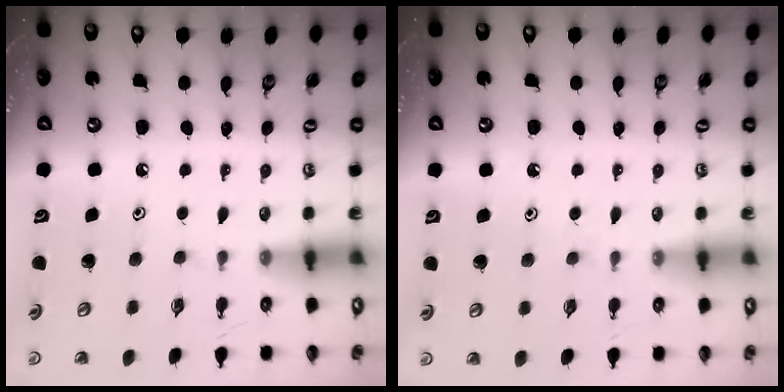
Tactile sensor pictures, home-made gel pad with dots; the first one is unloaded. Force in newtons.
{"total": 3.6, "press": 3.6, "slide": 0.6}